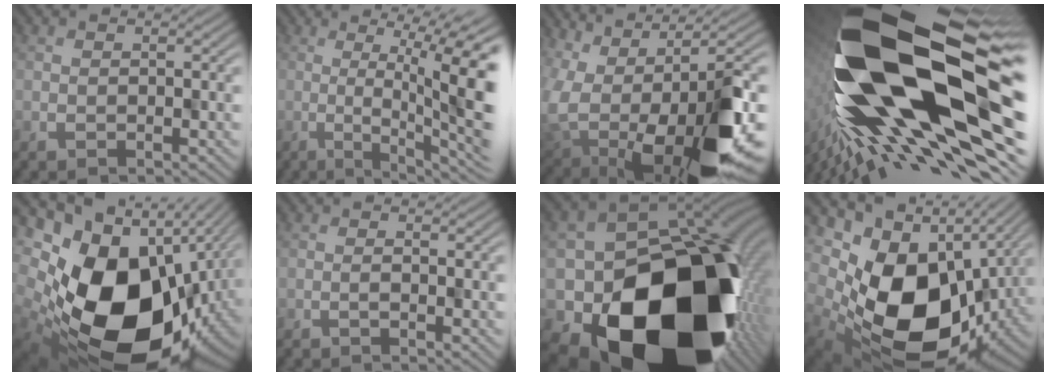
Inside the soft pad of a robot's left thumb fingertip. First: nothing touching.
{"total": 11.0, "force": [0.5, 2.0, 10.8], "torque": [-0.121, 0.005, 0.018]}
{"total": 15.3, "force": [-0.4, 8.9, 12.4], "torque": [-0.251, -0.062, 0.026]}
{"total": 21.8, "force": [1.5, 9.8, 19.4], "torque": [-0.397, -0.060, 0.018]}
{"total": 20.8, "force": [0.8, 15.3, 14.1], "torque": [-0.318, -0.081, 0.059]}
{"total": 0.7, "force": [0.6, -0.1, 0.1], "torque": [0.004, 0.003, -0.001]}
{"total": 21.7, "force": [-6.1, 16.3, 12.9], "torque": [-0.247, -0.081, -0.065]}
{"total": 16.1, "force": [2.1, 11.7, 11.0], "torque": [-0.212, -0.052, 0.059]}